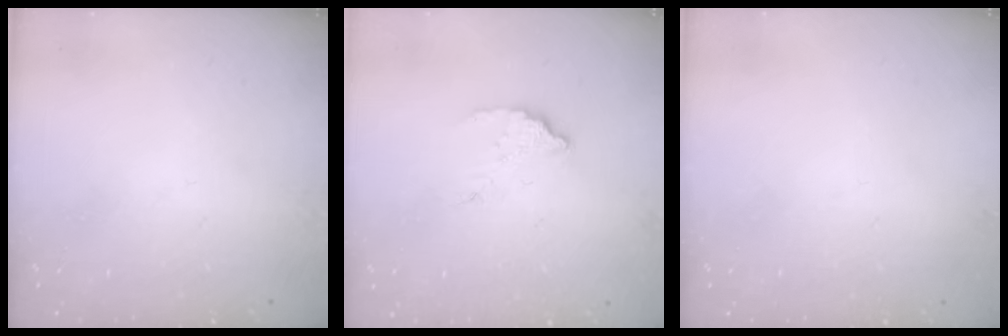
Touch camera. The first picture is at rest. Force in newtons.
{"total": 2.9, "press": 2.9, "slide": 0.0}
{"total": 2.2, "press": 2.2, "slide": 0.1}